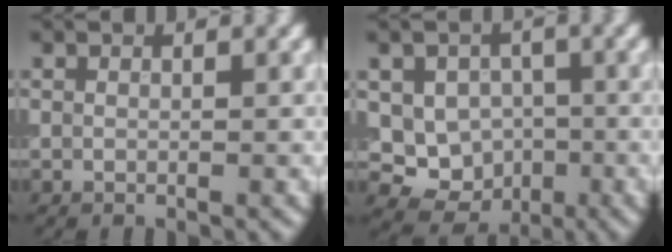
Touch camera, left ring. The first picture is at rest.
{"total": 6.9, "force": [-0.3, 6.1, 3.2], "torque": [-0.030, 0.003, -0.020]}